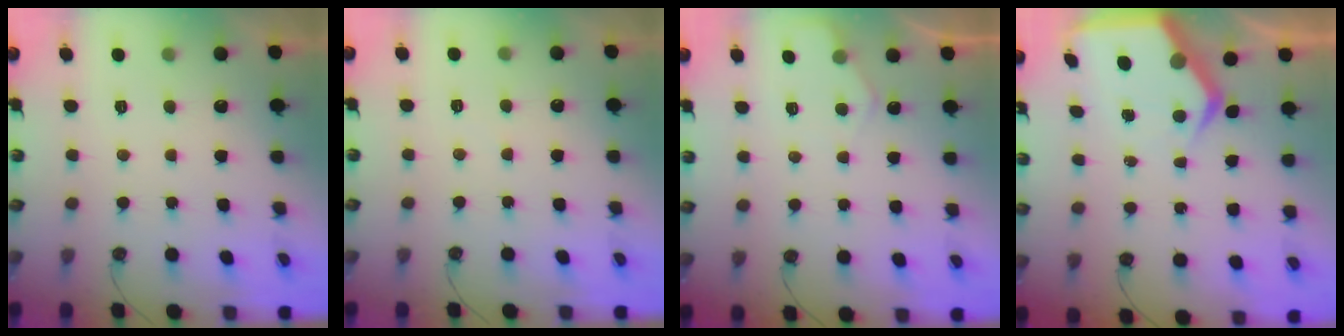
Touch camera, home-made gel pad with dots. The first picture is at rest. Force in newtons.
{"total": 2.8, "press": 2.7, "slide": 0.5}
{"total": 3.8, "press": 3.8, "slide": 0.5}
{"total": 7.5, "press": 7.4, "slide": 0.9}